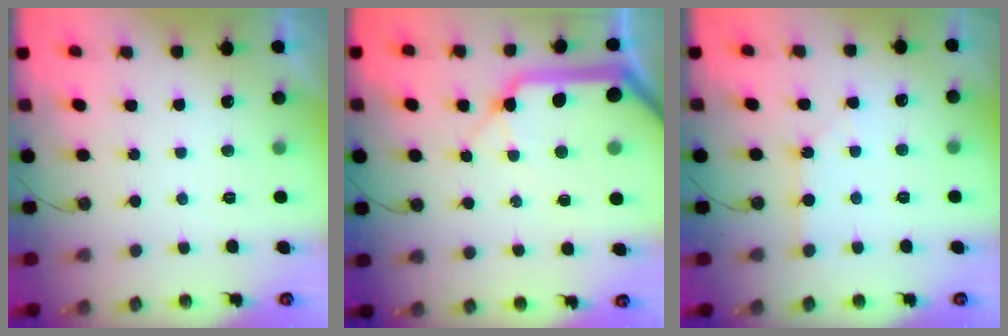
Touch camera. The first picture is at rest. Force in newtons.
{"total": 19.0, "press": 18.7, "slide": 3.5}
{"total": 1.5, "press": 1.5, "slide": 0.3}